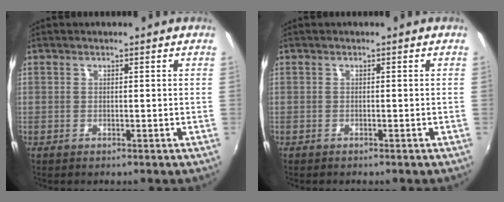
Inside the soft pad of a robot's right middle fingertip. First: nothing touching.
{"total": 0.6, "force": [-0.5, 0.2, 0.1], "torque": [-0.003, -0.002, -0.010]}